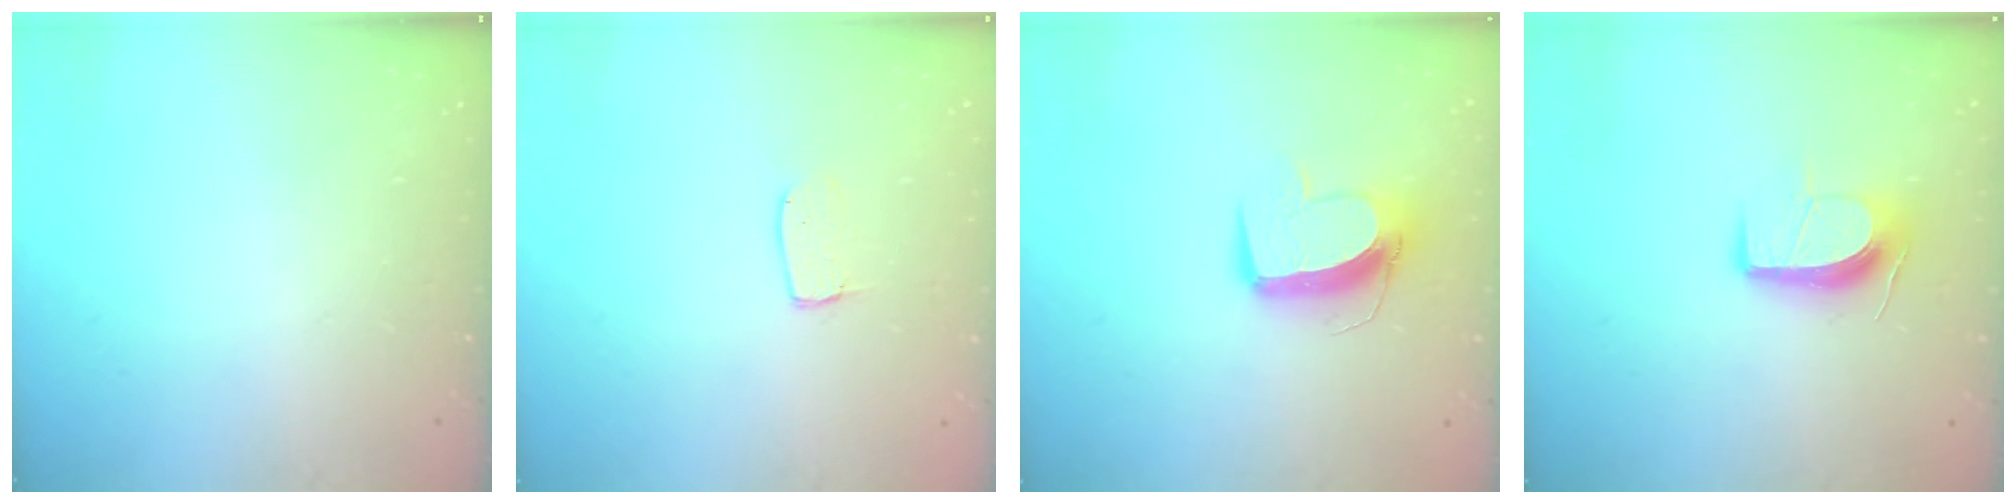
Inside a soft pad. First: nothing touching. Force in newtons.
{"total": 3.9, "press": 3.9, "slide": 0.3}
{"total": 10.4, "press": 10.3, "slide": 1.0}
{"total": 9.9, "press": 9.9, "slide": 0.6}